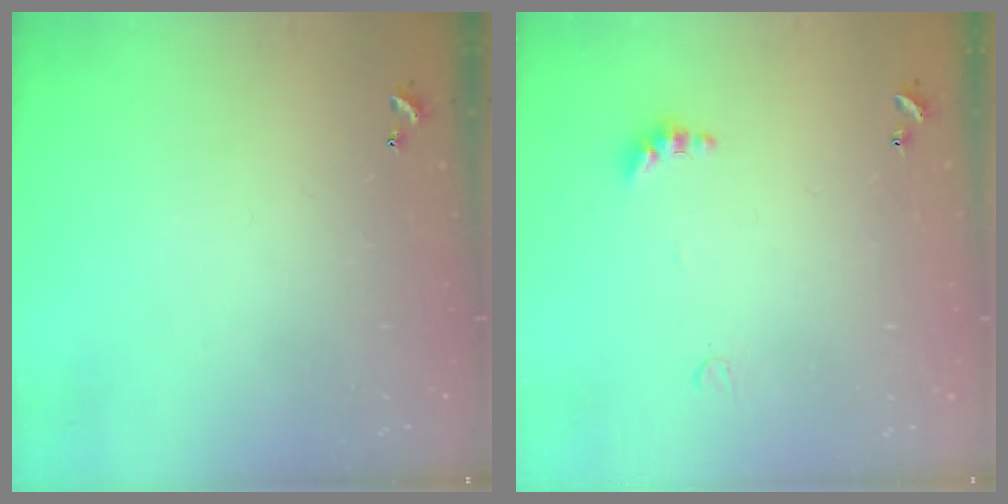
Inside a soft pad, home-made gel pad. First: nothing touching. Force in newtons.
{"total": 3.2, "press": 3.1, "slide": 0.8}